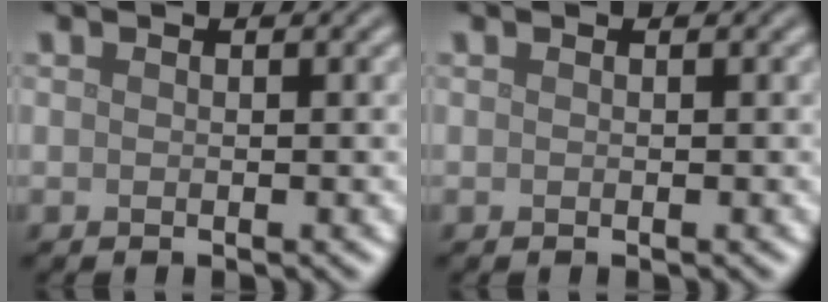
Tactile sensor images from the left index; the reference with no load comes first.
{"total": 0.0}